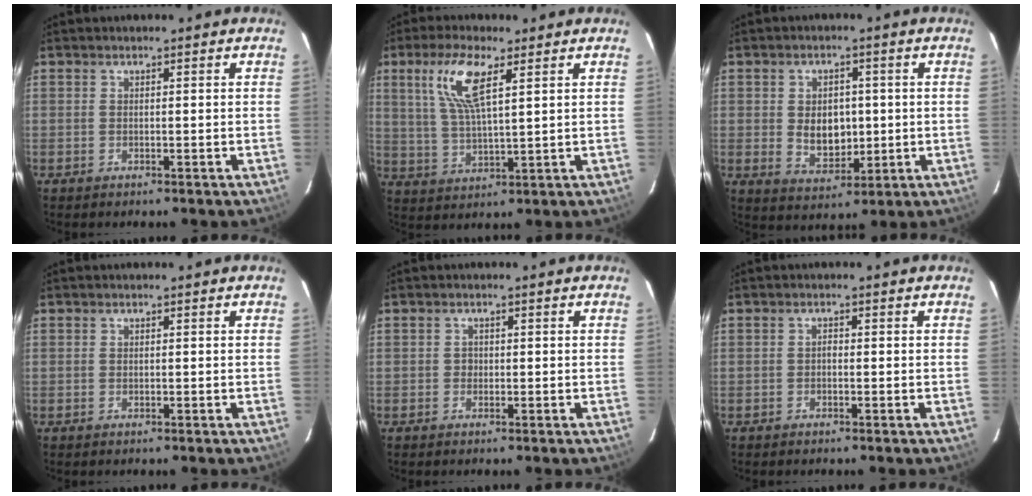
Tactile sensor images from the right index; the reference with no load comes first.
{"total": 9.9, "force": [4.5, 2.6, 8.4], "torque": [-0.172, 0.008, 0.093]}
{"total": 7.4, "force": [0.1, 5.4, 5.1], "torque": [-0.093, -0.002, 0.014]}
{"total": 0.0}
{"total": 1.0, "force": [-0.4, 0.9, 0.0], "torque": [0.001, 0.002, -0.004]}
{"total": 0.6, "force": [-0.4, 0.4, 0.3], "torque": [-0.004, 0.003, -0.008]}